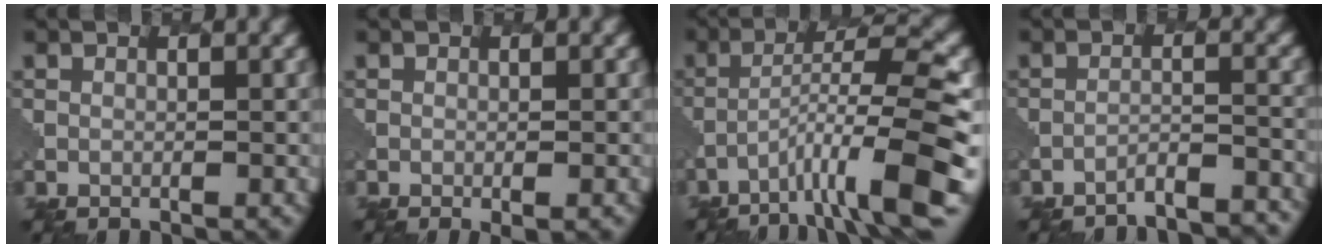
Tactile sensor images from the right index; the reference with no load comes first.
{"total": 1.9, "force": [-0.7, 0.6, 1.7], "torque": [-0.012, 0.000, -0.001]}
{"total": 9.5, "force": [-4.8, 1.3, 8.1], "torque": [-0.126, 0.015, -0.081]}
{"total": 4.7, "force": [-4.6, 0.5, 1.1], "torque": [-0.014, 0.000, -0.071]}